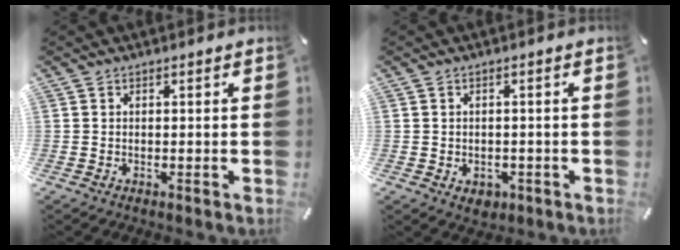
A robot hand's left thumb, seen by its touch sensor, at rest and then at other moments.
{"total": 2.8, "force": [-1.1, 2.2, 1.3], "torque": [-0.015, 0.001, -0.020]}